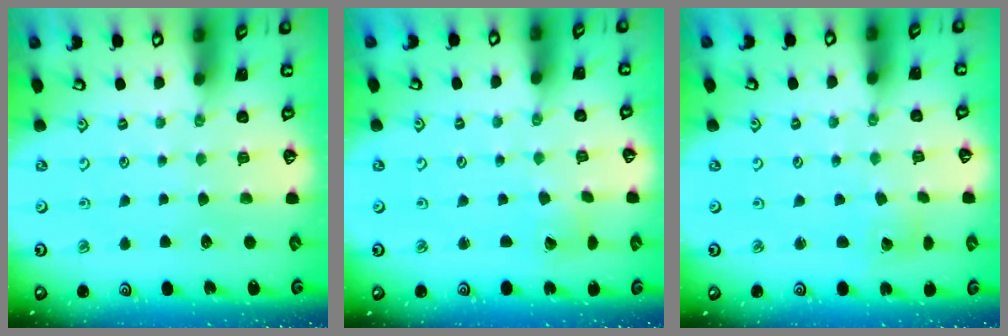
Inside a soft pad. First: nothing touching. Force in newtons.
{"total": 3.4, "press": 3.4, "slide": 0.3}
{"total": 2.6, "press": 2.6, "slide": 0.2}